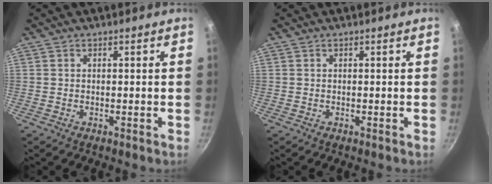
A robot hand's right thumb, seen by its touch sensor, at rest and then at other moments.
{"total": 0.0}